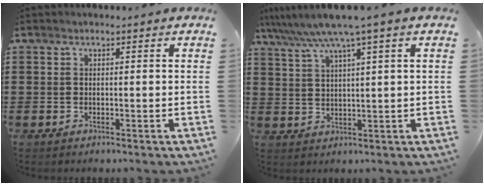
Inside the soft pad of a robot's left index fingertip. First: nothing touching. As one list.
[{"total": 5.6, "force": [3.6, -0.3, 4.2], "torque": [-0.093, -0.015, 0.057]}]